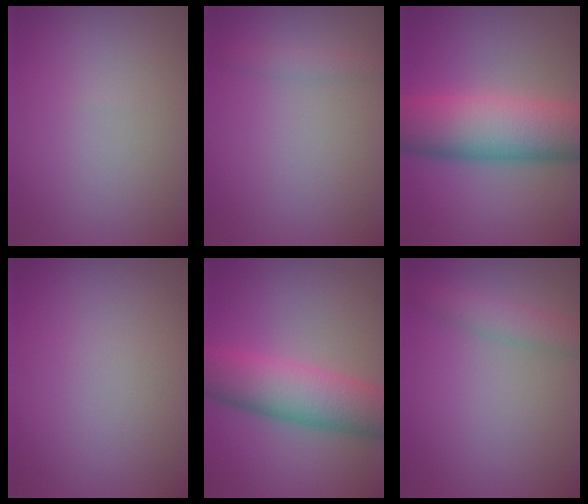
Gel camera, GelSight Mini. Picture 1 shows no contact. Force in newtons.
{"total": 1.1, "press": 1.0, "slide": 0.1}
{"total": 10.3, "press": 10.3, "slide": 0.2}
{"total": 0.0}
{"total": 7.7, "press": 7.7, "slide": 0.3}
{"total": 2.4, "press": 2.4, "slide": 0.1}